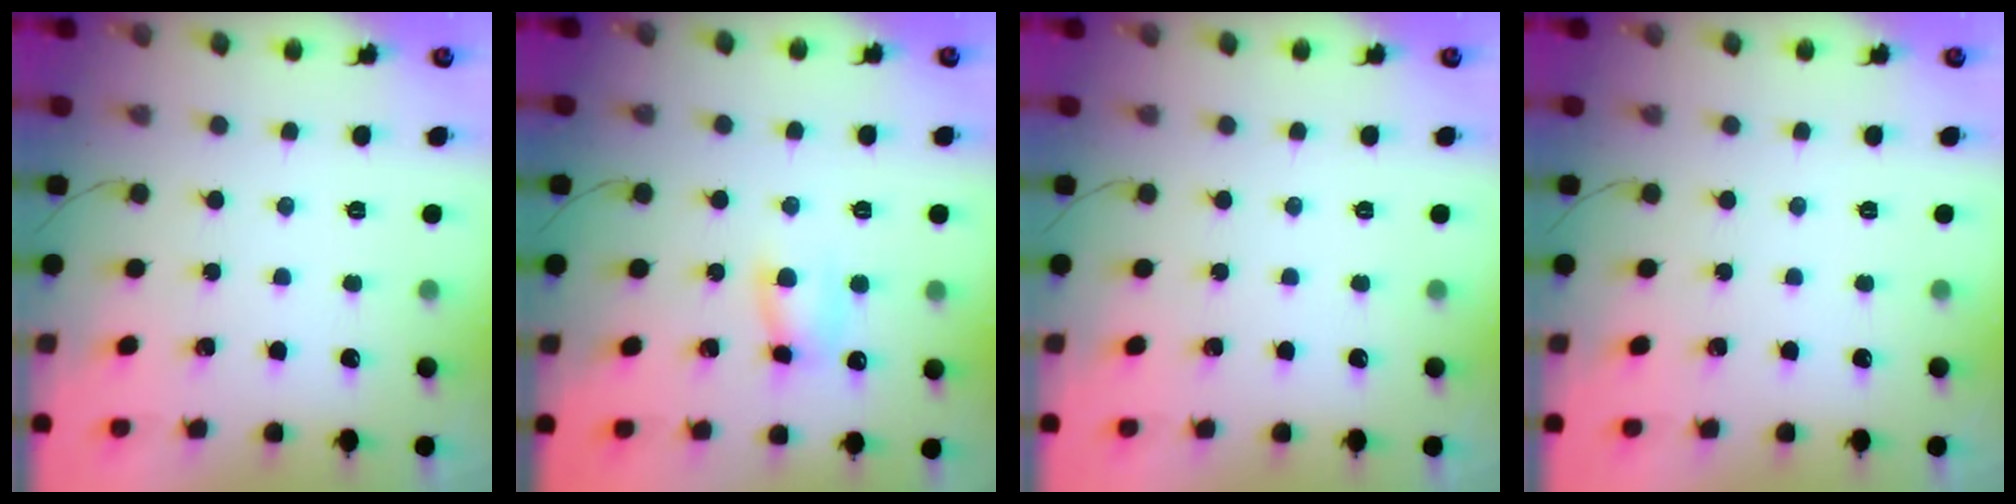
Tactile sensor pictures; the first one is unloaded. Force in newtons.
{"total": 5.8, "press": 5.8, "slide": 0.6}
{"total": 0.0}
{"total": 0.0}